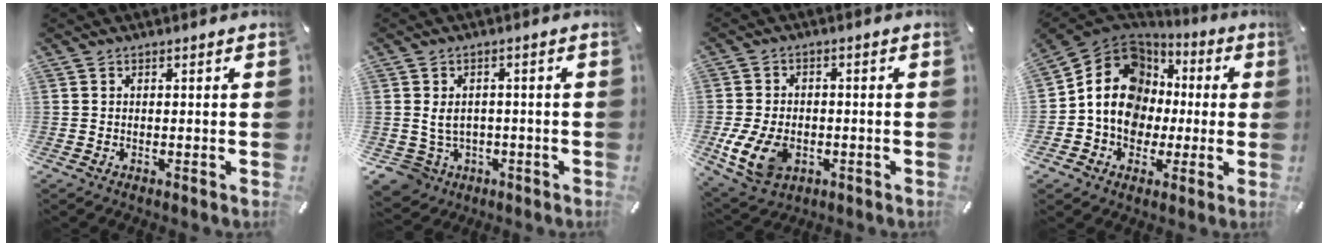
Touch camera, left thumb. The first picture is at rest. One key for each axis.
{"total": 6.1, "fx": -0.2, "fy": 5.7, "fz": 2.2, "tx": -0.067, "ty": -0.004, "tz": -0.004}
{"total": 10.4, "fx": -2.9, "fy": 7.4, "fz": 6.6, "tx": -0.149, "ty": 0.003, "tz": -0.051}
{"total": 14.6, "fx": -0.5, "fy": 12.9, "fz": 6.7, "tx": -0.138, "ty": -0.001, "tz": -0.008}